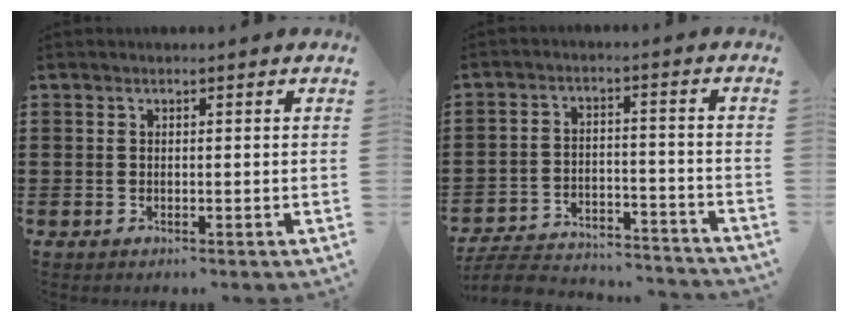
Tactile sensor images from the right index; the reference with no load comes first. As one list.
[{"total": 6.3, "force": [-6.1, 1.0, 1.6], "torque": [-0.032, 0.008, -0.120]}]